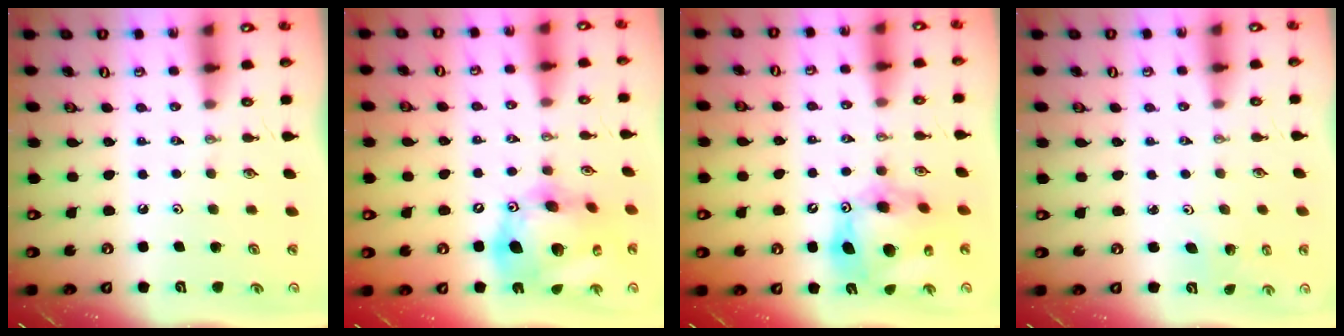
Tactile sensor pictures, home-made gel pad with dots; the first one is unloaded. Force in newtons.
{"total": 22.1, "press": 21.9, "slide": 3.3}
{"total": 15.7, "press": 15.6, "slide": 1.6}
{"total": 1.1, "press": 1.1, "slide": 0.1}